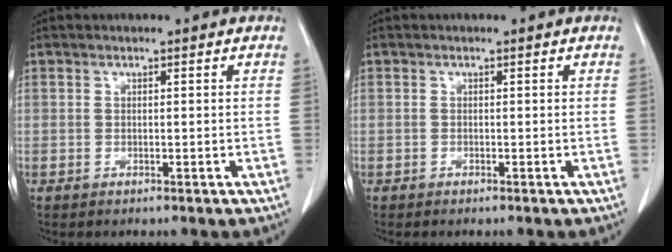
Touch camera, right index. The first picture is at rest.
{"total": 0.0}